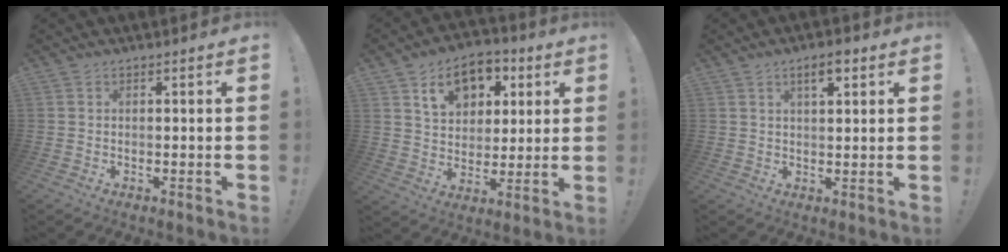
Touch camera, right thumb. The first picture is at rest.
{"total": 12.9, "force": [6.4, 9.2, 6.4], "torque": [-0.080, -0.030, 0.118]}
{"total": 4.5, "force": [2.4, 1.5, 3.6], "torque": [-0.046, -0.008, 0.035]}